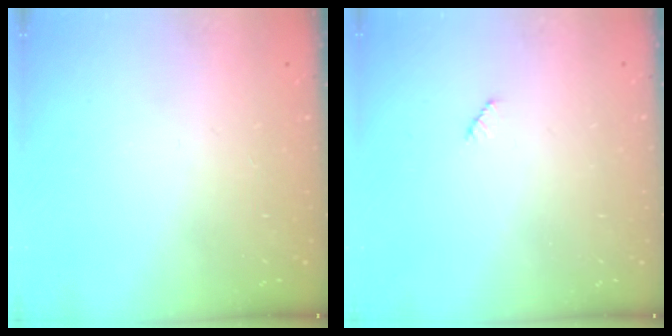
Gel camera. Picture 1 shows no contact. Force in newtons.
{"total": 2.5, "press": 2.5, "slide": 0.3}